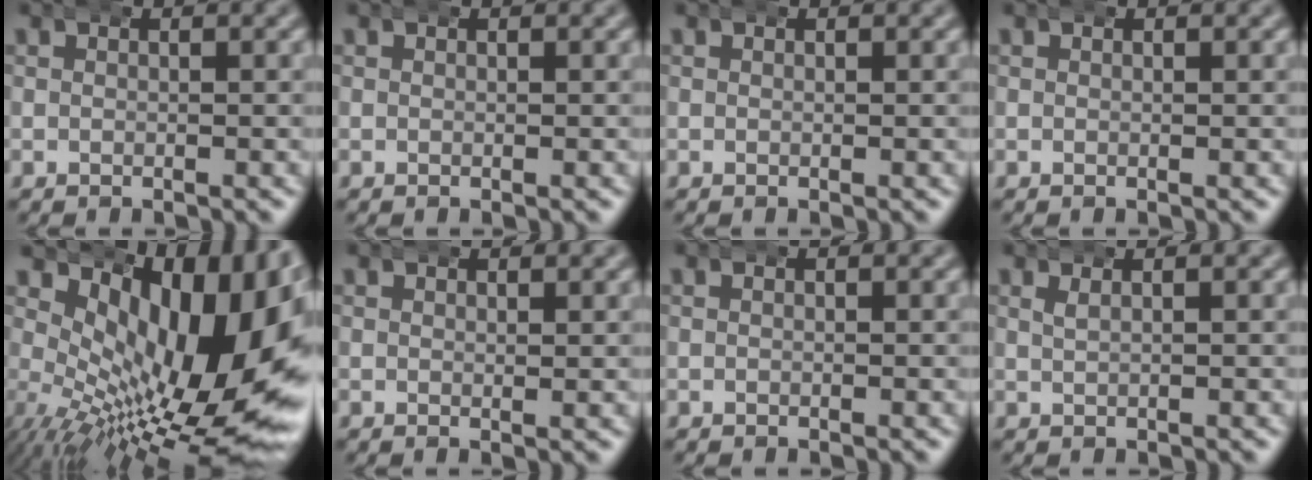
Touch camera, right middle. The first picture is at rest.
{"total": 0.0}
{"total": 0.0}
{"total": 0.0}
{"total": 16.0, "force": [1.0, 7.8, 14.0], "torque": [-0.192, -0.028, 0.029]}
{"total": 0.7, "force": [0.6, -0.1, 0.2], "torque": [0.000, -0.007, 0.010]}
{"total": 0.0}
{"total": 0.7, "force": [0.5, 0.0, 0.5], "torque": [-0.010, 0.001, 0.009]}